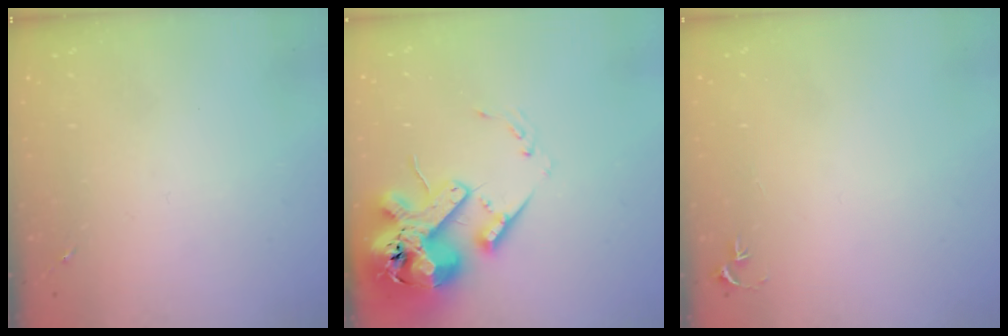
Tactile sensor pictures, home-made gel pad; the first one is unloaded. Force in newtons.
{"total": 18.6, "press": 18.4, "slide": 3.2}
{"total": 2.7, "press": 2.7, "slide": 0.3}